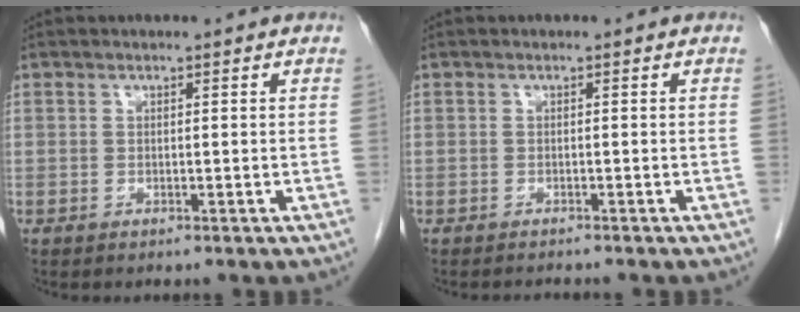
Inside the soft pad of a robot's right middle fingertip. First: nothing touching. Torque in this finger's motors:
{"motor_torque": [-0.08, 0.22, 0.02, -0.02]}